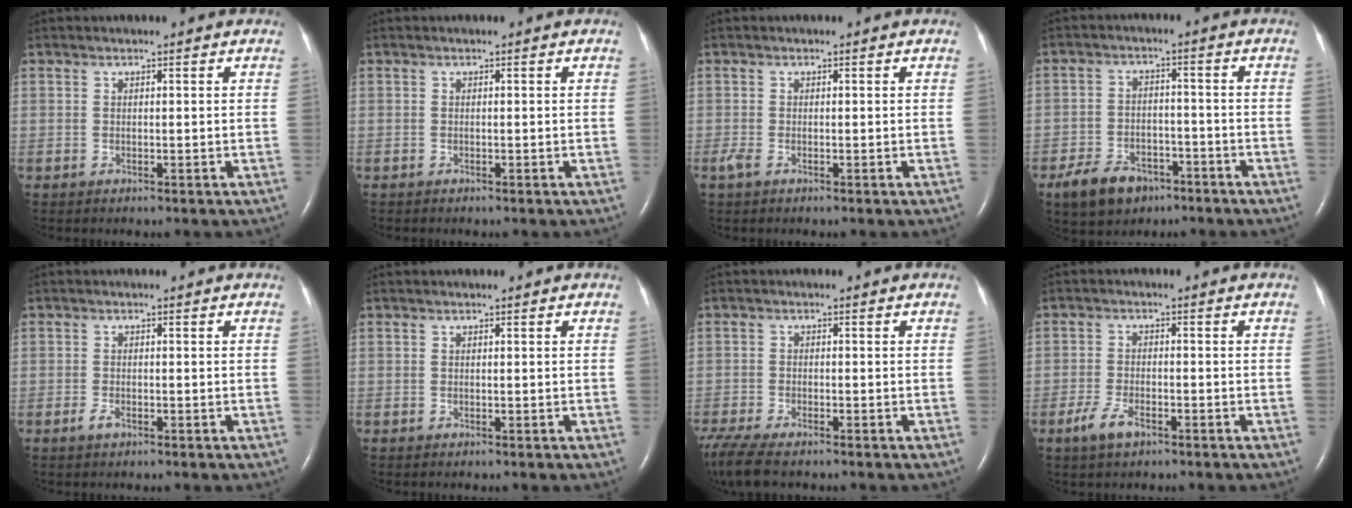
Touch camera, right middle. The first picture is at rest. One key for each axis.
{"total": 0.0}
{"total": 1.2, "fx": -0.7, "fy": 0.4, "fz": 0.8, "tx": -0.028, "ty": -0.004, "tz": -0.014}
{"total": 7.8, "fx": -5.1, "fy": 4.6, "fz": 3.6, "tx": -0.079, "ty": 0.000, "tz": -0.081}
{"total": 1.3, "fx": -0.8, "fy": 0.5, "fz": 0.9, "tx": -0.024, "ty": -0.002, "tz": -0.014}
{"total": 0.0}
{"total": 9.2, "fx": -7.2, "fy": 2.5, "fz": 5.2, "tx": -0.107, "ty": -0.019, "tz": -0.124}
{"total": 3.9, "fx": -2.5, "fy": 1.4, "fz": 2.7, "tx": -0.065, "ty": -0.002, "tz": -0.047}